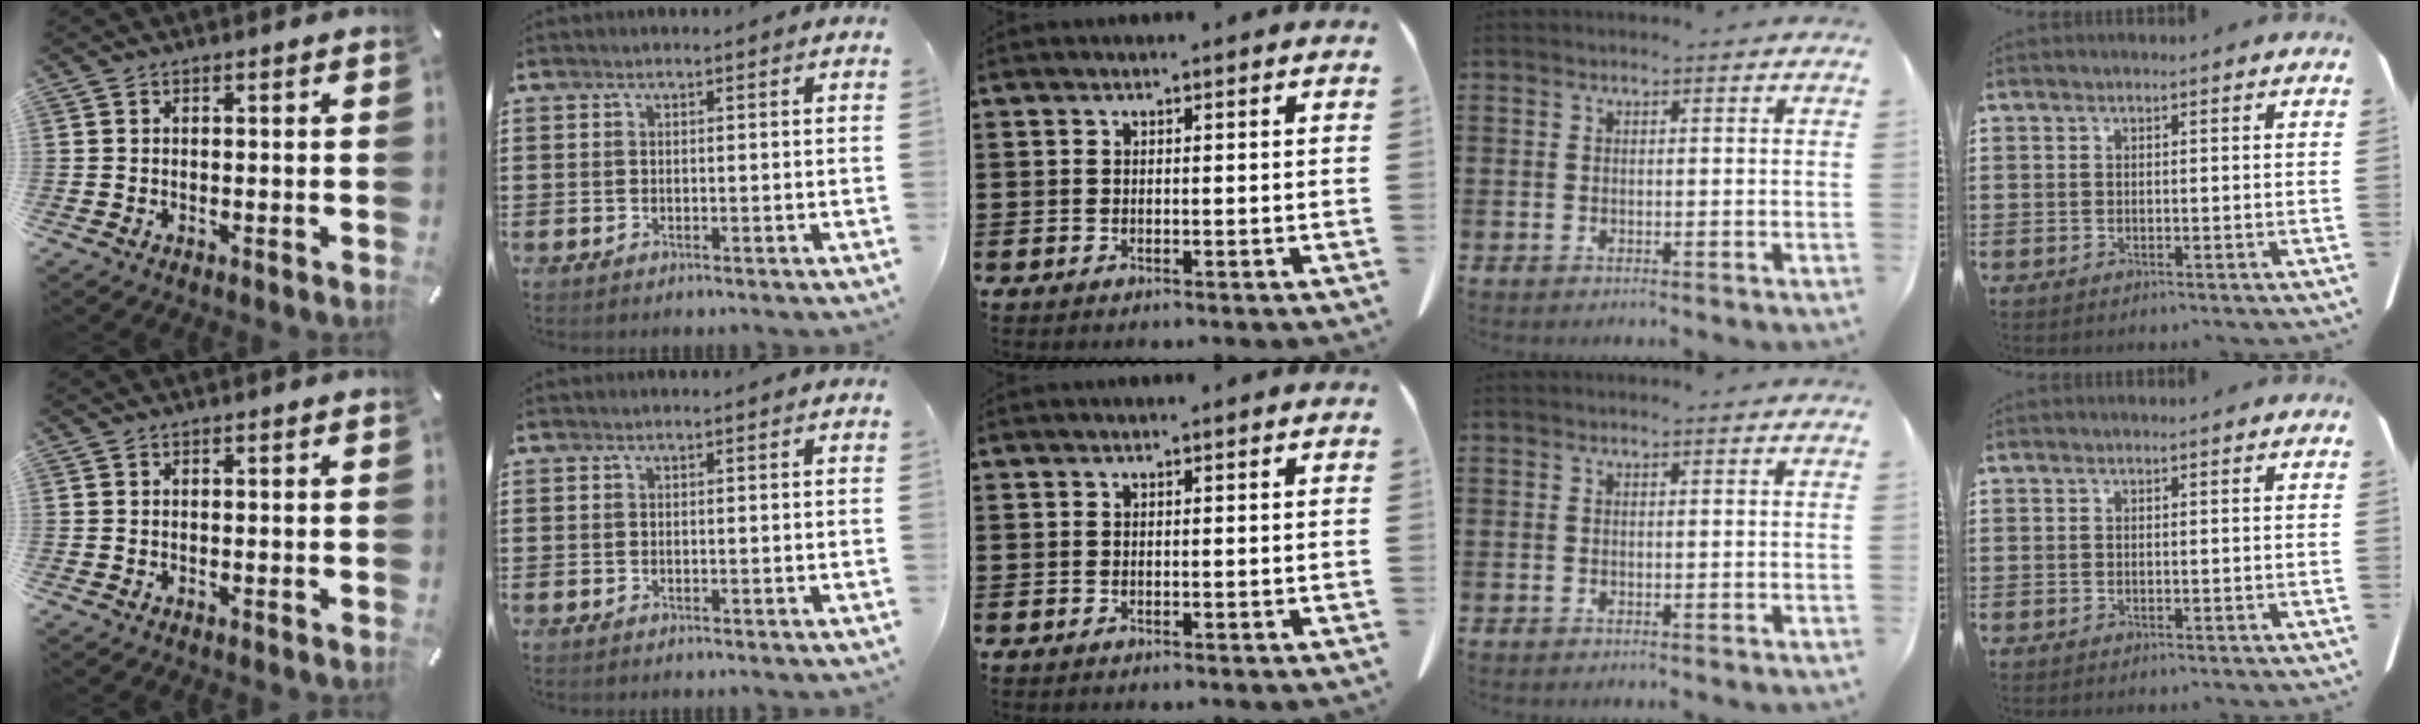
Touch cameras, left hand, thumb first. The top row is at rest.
{}